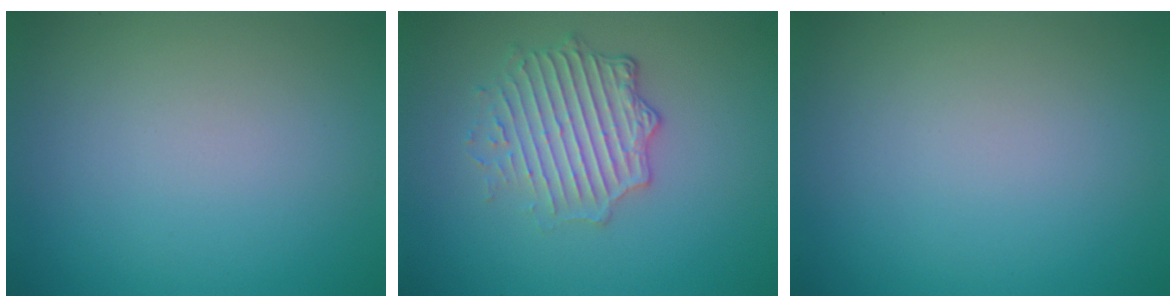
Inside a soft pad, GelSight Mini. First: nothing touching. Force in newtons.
{"total": 4.3, "press": 3.4, "slide": 2.6}
{"total": 0.0}